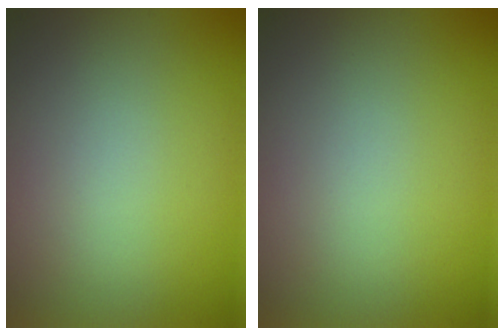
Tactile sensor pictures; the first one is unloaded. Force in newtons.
{"total": 0.0}